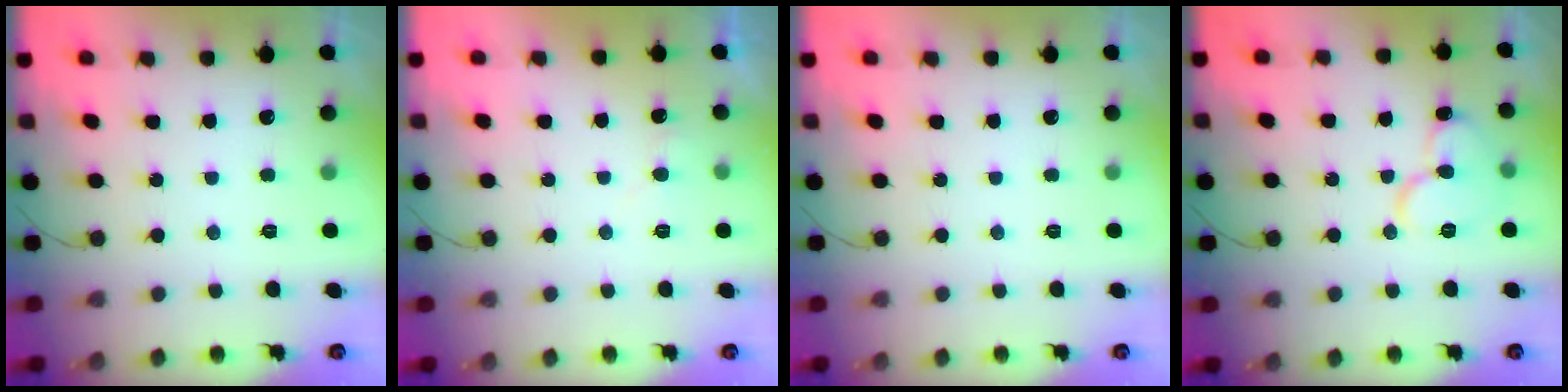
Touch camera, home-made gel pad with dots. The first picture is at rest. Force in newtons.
{"total": 3.4, "press": 3.4, "slide": 0.4}
{"total": 0.0}
{"total": 10.3, "press": 10.2, "slide": 1.2}